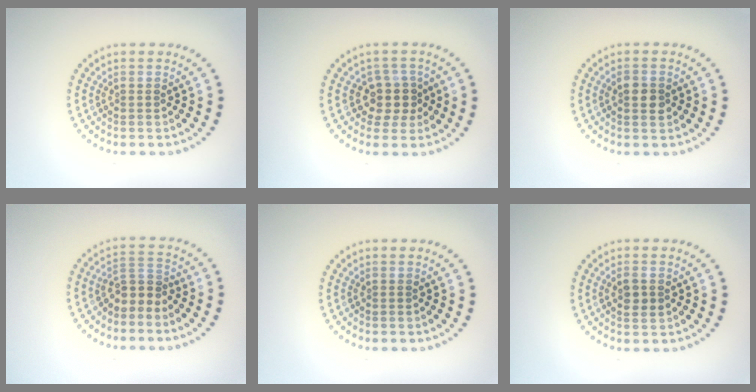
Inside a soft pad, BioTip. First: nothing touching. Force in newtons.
{"total": 2.8, "press": 2.4, "slide": 1.5}
{"total": 1.7, "press": 1.7, "slide": 0.2}
{"total": 2.3, "press": 1.7, "slide": 1.5}
{"total": 0.0}
{"total": 1.7, "press": 1.7, "slide": 0.4}